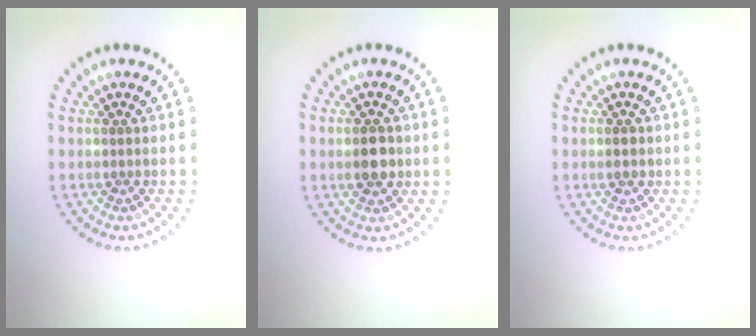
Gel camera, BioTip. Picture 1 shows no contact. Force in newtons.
{"total": 3.1, "press": 3.1, "slide": 0.1}
{"total": 1.3, "press": 1.3, "slide": 0.0}